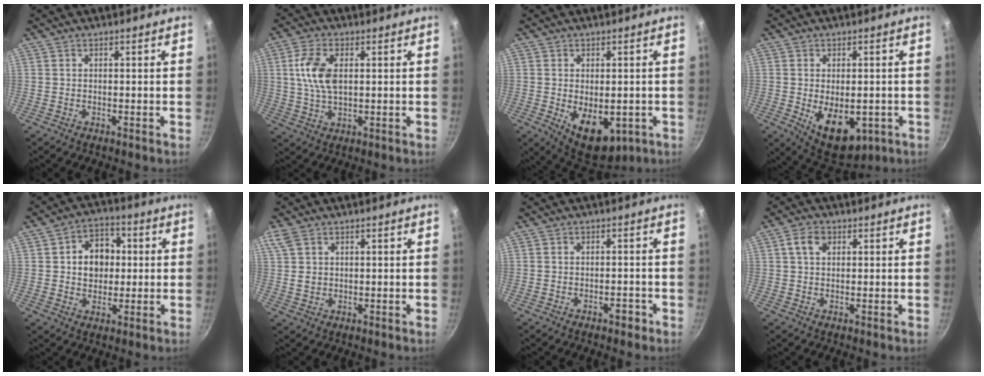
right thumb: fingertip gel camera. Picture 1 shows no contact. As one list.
[{"total": 8.6, "force": [1.6, 4.6, 7.0], "torque": [-0.133, 0.005, 0.029]}, {"total": 11.1, "force": [-2.6, 6.5, 8.6], "torque": [-0.098, -0.009, -0.019]}, {"total": 11.8, "force": [-2.8, 6.9, 9.1], "torque": [-0.103, -0.007, -0.021]}, {"total": 9.5, "force": [1.2, 7.6, 5.5], "torque": [-0.044, 0.009, 0.013]}, {"total": 4.4, "force": [1.9, 3.1, 2.5], "torque": [-0.042, -0.001, 0.040]}, {"total": 2.2, "force": [-1.4, 1.1, 1.3], "torque": [-0.007, 0.020, -0.014]}, {"total": 3.9, "force": [1.3, 2.5, 2.6], "torque": [-0.044, 0.006, 0.020]}]